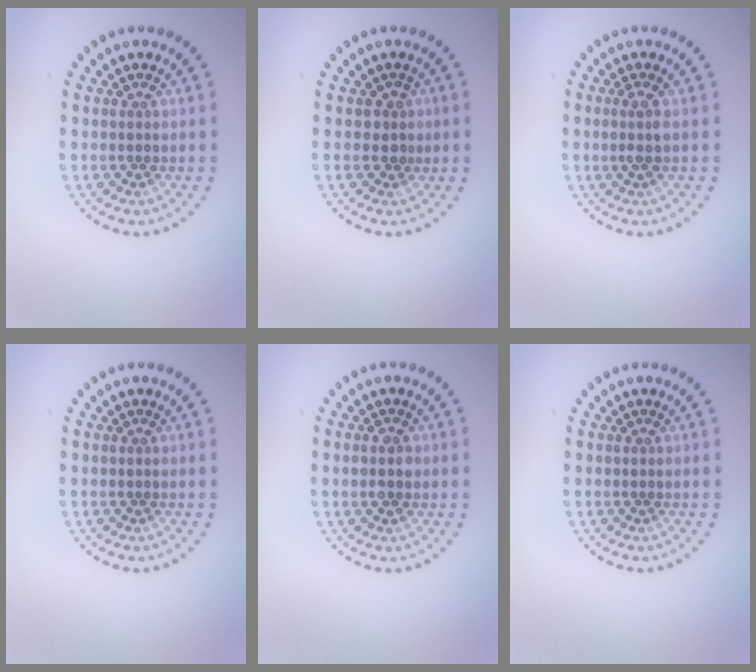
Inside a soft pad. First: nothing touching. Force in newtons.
{"total": 1.5, "press": 1.2, "slide": 0.8}
{"total": 1.4, "press": 1.2, "slide": 0.7}
{"total": 0.0}
{"total": 2.0, "press": 2.0, "slide": 0.2}
{"total": 0.0}